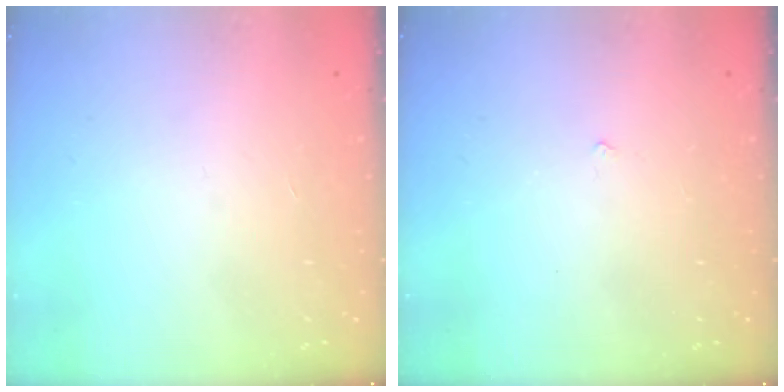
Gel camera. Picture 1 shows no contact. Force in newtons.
{"total": 2.1, "press": 2.1, "slide": 0.4}